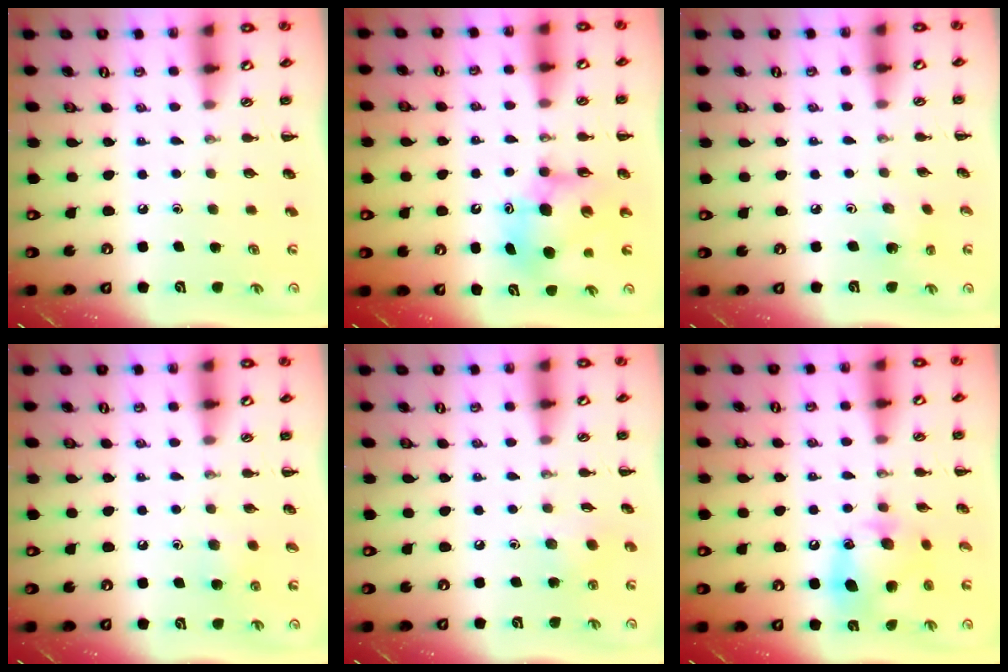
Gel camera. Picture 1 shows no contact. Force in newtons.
{"total": 10.2, "press": 10.0, "slide": 2.3}
{"total": 2.6, "press": 2.5, "slide": 0.8}
{"total": 3.8, "press": 3.4, "slide": 1.5}
{"total": 3.5, "press": 3.4, "slide": 0.7}
{"total": 13.0, "press": 12.9, "slide": 1.7}